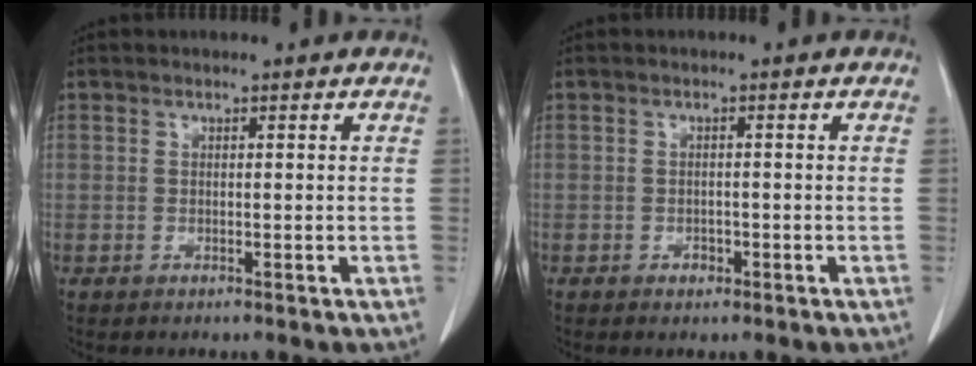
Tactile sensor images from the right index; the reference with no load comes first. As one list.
[{"total": 1.2, "force": [-0.7, 0.8, 0.6], "torque": [-0.010, 0.001, -0.008]}]